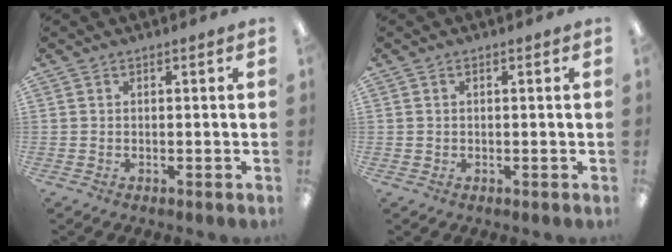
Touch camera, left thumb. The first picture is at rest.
{"total": 0.6, "force": [0.2, 0.6, 0.1], "torque": [-0.001, 0.006, 0.002]}